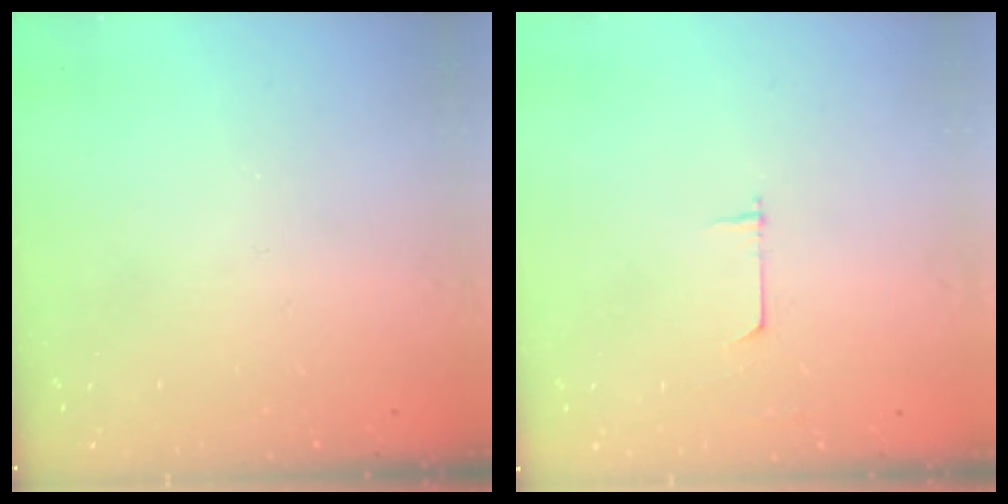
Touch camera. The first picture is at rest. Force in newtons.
{"total": 4.6, "press": 4.6, "slide": 0.4}